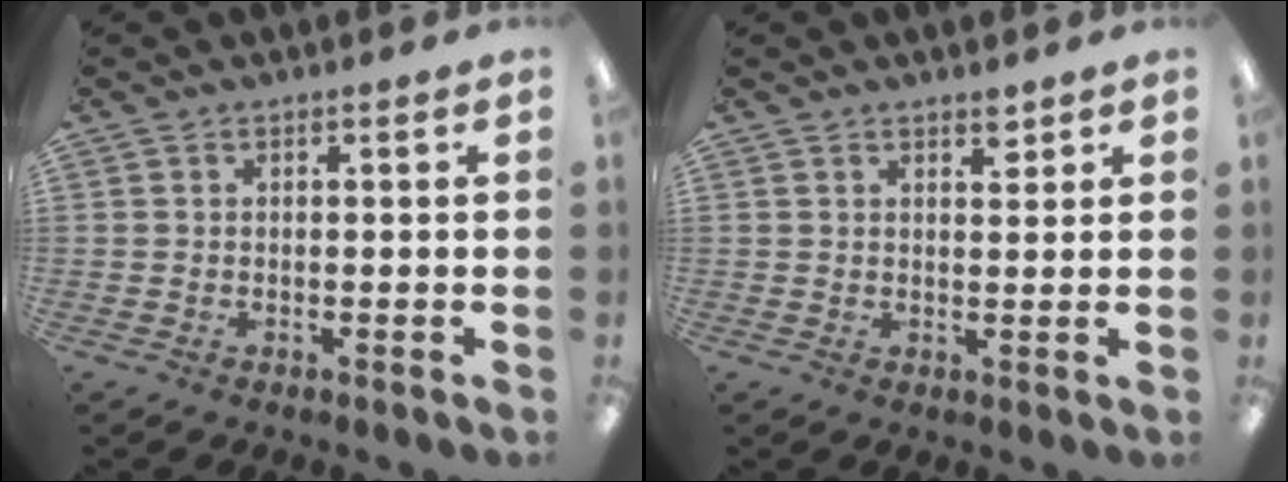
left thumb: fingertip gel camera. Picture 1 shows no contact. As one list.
[{"total": 2.7, "force": [2.2, 0.9, 1.3], "torque": [-0.013, -0.010, 0.037]}]